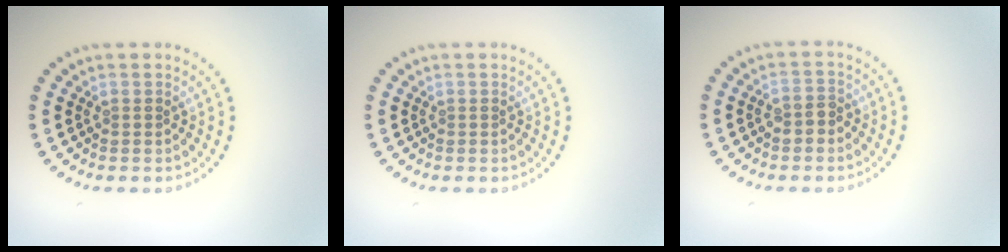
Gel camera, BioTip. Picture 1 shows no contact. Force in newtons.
{"total": 0.0}
{"total": 1.7, "press": 1.6, "slide": 0.6}